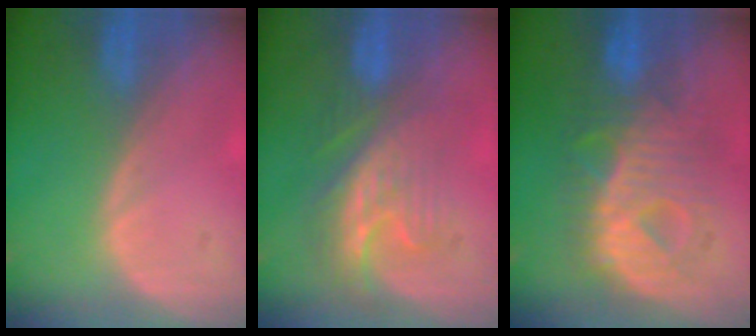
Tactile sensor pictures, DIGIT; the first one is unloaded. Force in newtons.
{"total": 8.7, "press": 7.5, "slide": 4.5}
{"total": 9.3, "press": 9.3, "slide": 0.3}